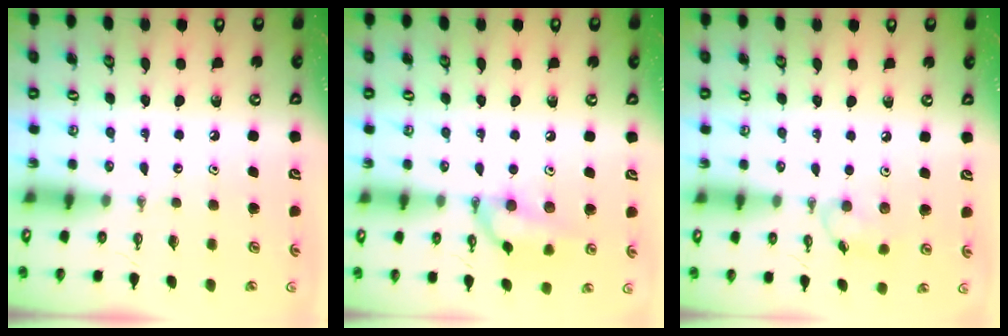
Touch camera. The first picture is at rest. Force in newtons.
{"total": 12.6, "press": 10.6, "slide": 6.8}
{"total": 6.6, "press": 6.6, "slide": 0.8}